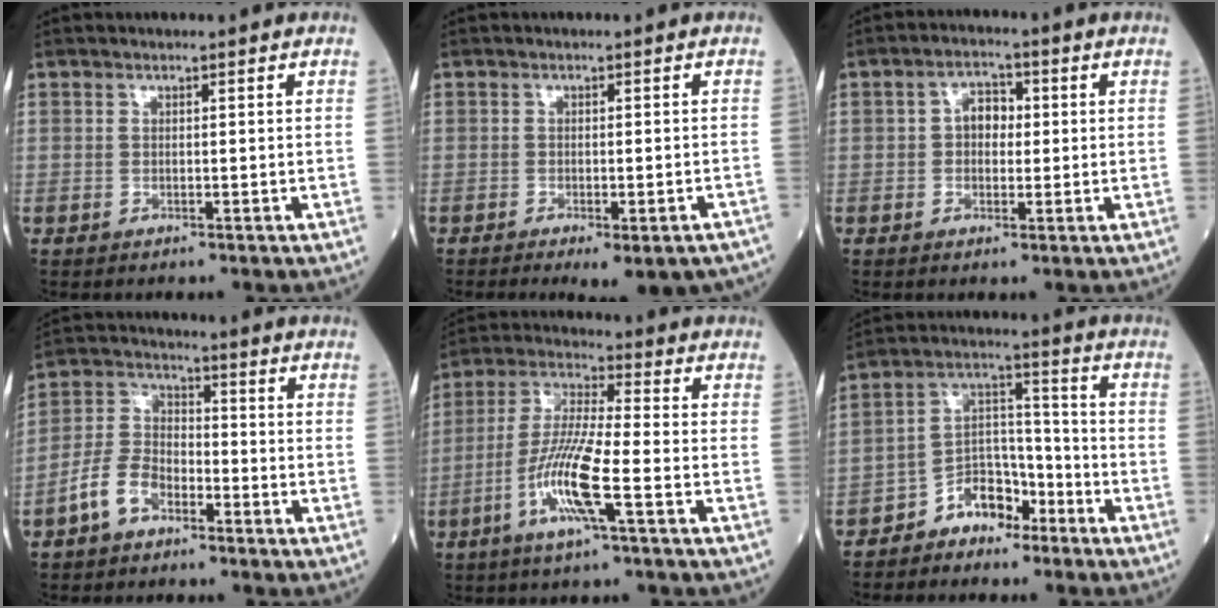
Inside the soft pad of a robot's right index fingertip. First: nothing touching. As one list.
[{"total": 7.7, "force": [-5.9, 1.8, 4.7], "torque": [-0.047, -0.007, -0.074]}, {"total": 3.9, "force": [0.3, 2.6, 2.9], "torque": [-0.049, 0.016, 0.004]}, {"total": 7.2, "force": [-4.0, 4.0, 4.3], "torque": [-0.101, 0.016, -0.085]}, {"total": 11.2, "force": [-4.1, 0.5, 10.4], "torque": [-0.215, -0.005, -0.086]}, {"total": 7.4, "force": [-5.4, 4.2, 3.0], "torque": [-0.052, 0.028, -0.098]}]